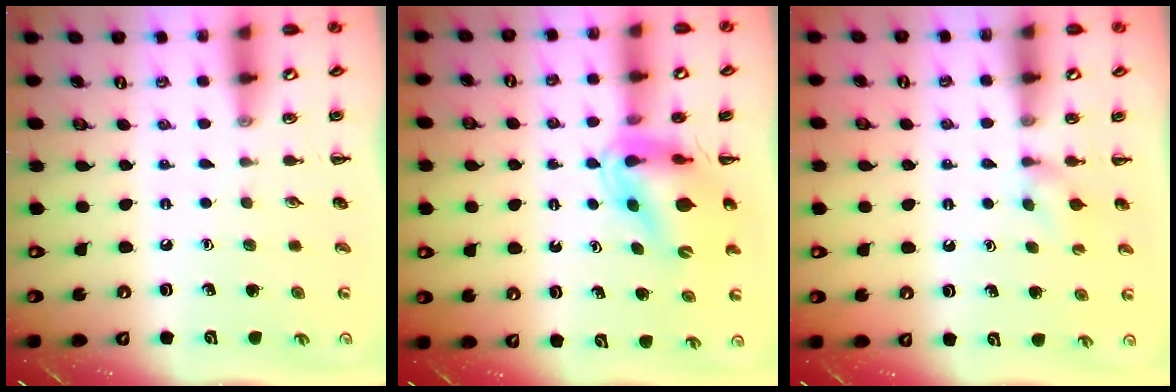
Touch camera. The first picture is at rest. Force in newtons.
{"total": 10.2, "press": 9.6, "slide": 3.2}
{"total": 2.9, "press": 2.7, "slide": 1.0}